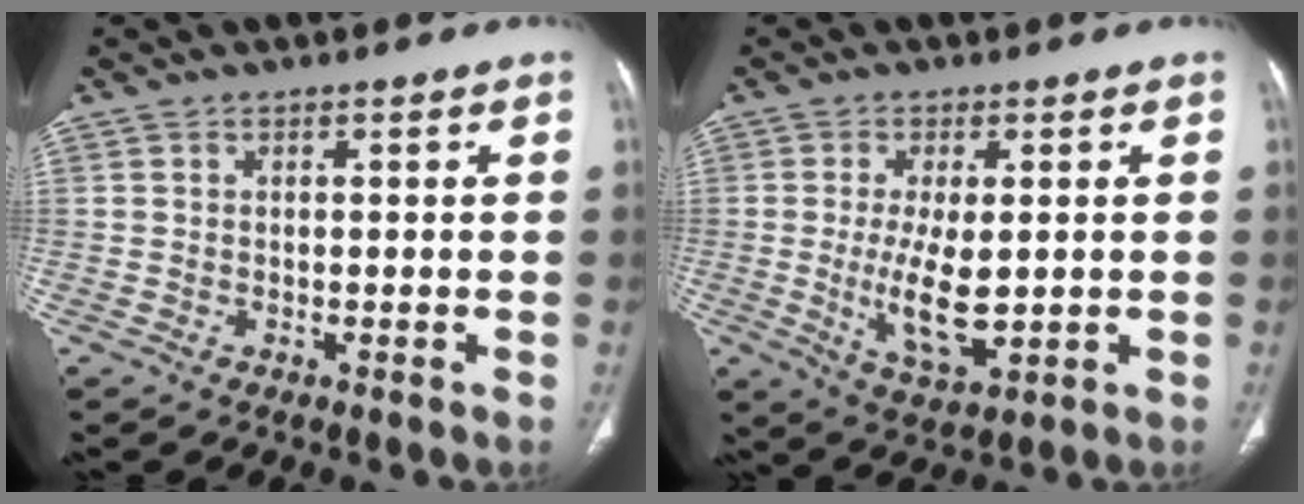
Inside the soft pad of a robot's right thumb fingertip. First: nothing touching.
{"total": 9.2, "force": [-0.5, 4.0, 8.3], "torque": [-0.148, -0.020, 0.002]}